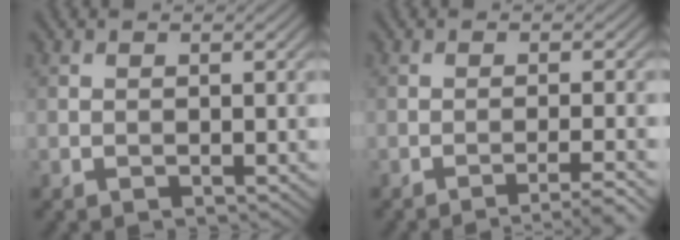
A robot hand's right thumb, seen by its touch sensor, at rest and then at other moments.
{"total": 3.5, "force": [-2.2, 0.2, 2.7], "torque": [-0.041, 0.010, -0.048]}